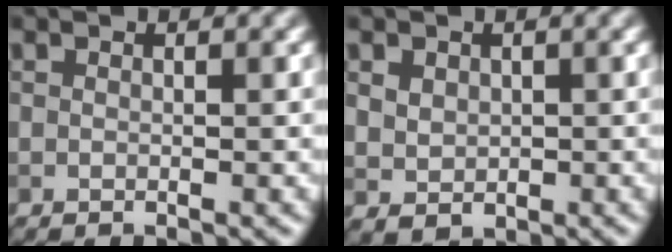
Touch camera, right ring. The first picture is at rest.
{"total": 2.3, "force": [0.8, 1.9, 1.0], "torque": [-0.023, -0.003, 0.017]}